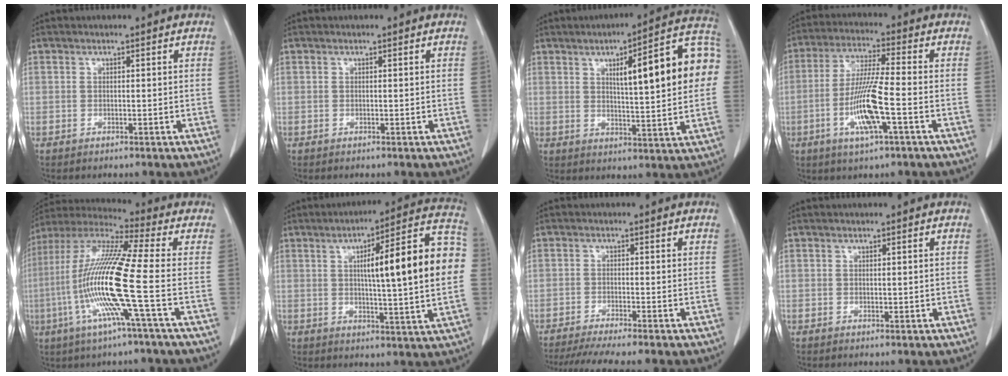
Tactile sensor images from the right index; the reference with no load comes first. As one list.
[{"total": 0.0}, {"total": 16.9, "force": [3.3, 2.5, 16.4], "torque": [-0.217, 0.033, 0.042]}, {"total": 10.5, "force": [-3.1, 0.4, 10.0], "torque": [-0.198, -0.010, -0.060]}, {"total": 16.5, "force": [-3.6, -1.0, 16.0], "torque": [-0.326, -0.009, -0.085]}, {"total": 18.5, "force": [2.0, 1.5, 18.3], "torque": [-0.253, 0.029, 0.022]}, {"total": 7.5, "force": [-6.4, -0.8, 3.9], "torque": [-0.053, -0.017, -0.102]}, {"total": 0.6, "force": [0.2, 0.3, 0.4], "torque": [-0.005, -0.001, 0.009]}]